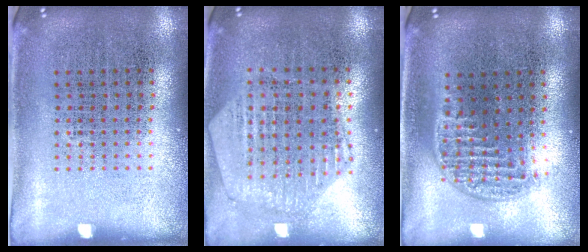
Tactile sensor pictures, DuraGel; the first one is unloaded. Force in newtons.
{"total": 1.2, "press": 1.1, "slide": 0.2}
{"total": 1.2, "press": 1.0, "slide": 0.6}